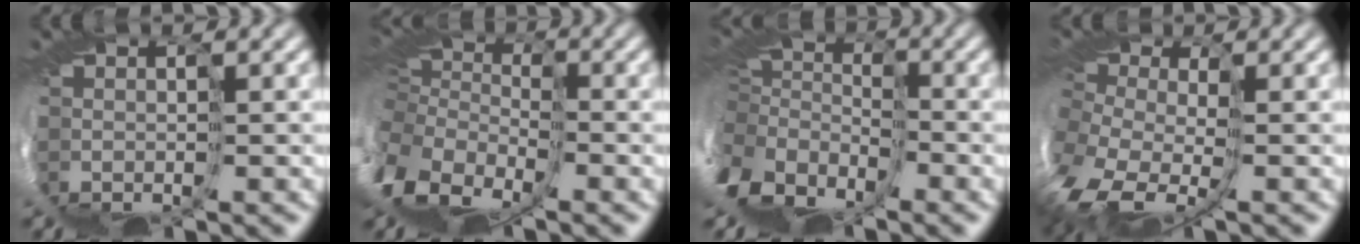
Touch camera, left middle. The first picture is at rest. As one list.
[{"total": 12.2, "force": [-2.8, 9.3, 7.3], "torque": [-0.219, -0.013, -0.035]}, {"total": 10.2, "force": [-3.5, 7.3, 6.2], "torque": [-0.203, -0.024, -0.049]}, {"total": 8.9, "force": [-2.7, 5.8, 6.2], "torque": [-0.153, -0.025, -0.032]}]